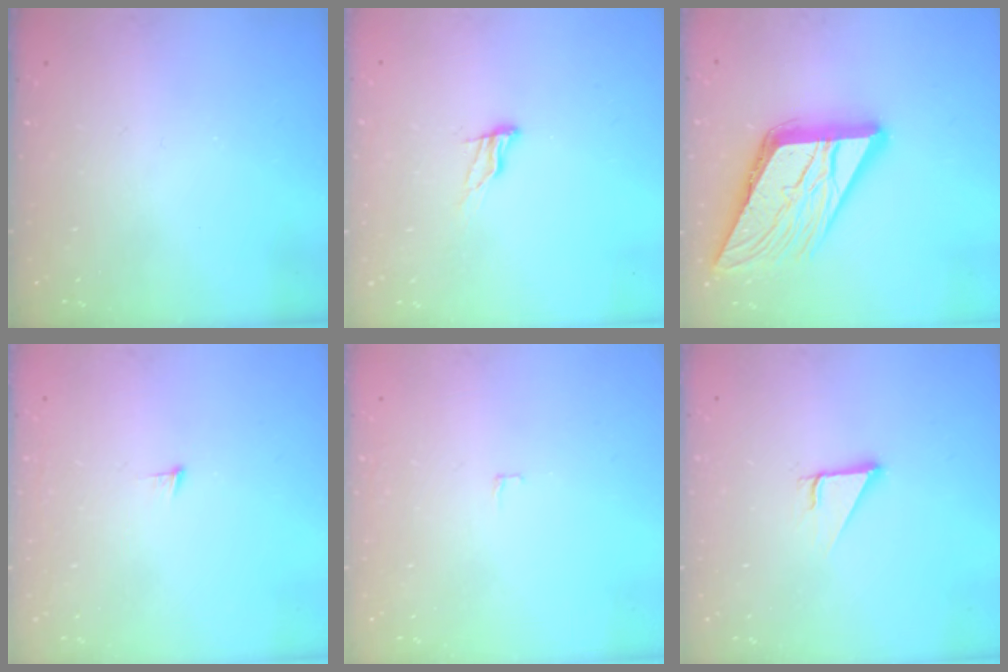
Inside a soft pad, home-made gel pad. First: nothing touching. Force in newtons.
{"total": 5.8, "press": 5.8, "slide": 0.5}
{"total": 17.1, "press": 17.1, "slide": 1.8}
{"total": 3.6, "press": 3.6, "slide": 0.3}
{"total": 2.4, "press": 2.4, "slide": 0.2}
{"total": 2.7, "press": 2.7, "slide": 0.3}